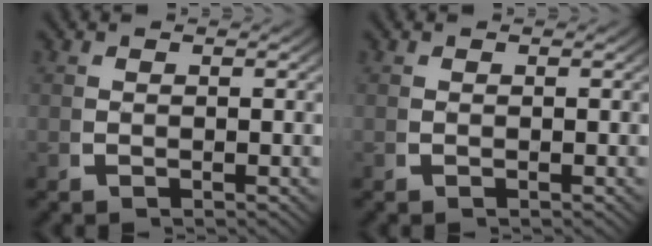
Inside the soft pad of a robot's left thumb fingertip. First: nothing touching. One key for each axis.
{"total": 0.0}